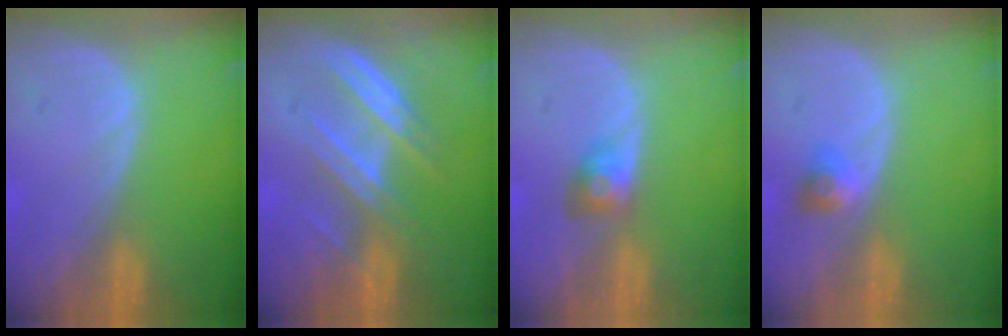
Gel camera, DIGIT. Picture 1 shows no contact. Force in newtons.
{"total": 7.1, "press": 6.5, "slide": 2.8}
{"total": 2.8, "press": 2.6, "slide": 1.1}
{"total": 2.4, "press": 2.1, "slide": 1.2}